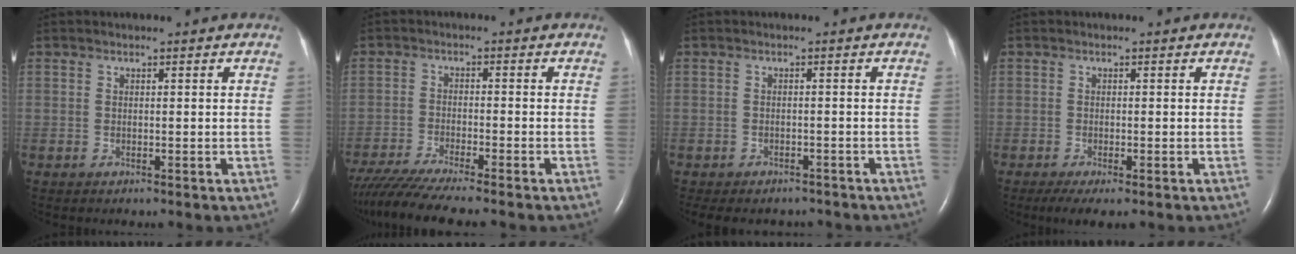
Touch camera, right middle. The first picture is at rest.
{"total": 10.6, "force": [-9.1, -0.4, 5.3], "torque": [-0.085, -0.029, -0.148]}
{"total": 7.2, "force": [-6.1, 3.5, 1.7], "torque": [-0.027, 0.002, -0.072]}
{"total": 3.6, "force": [-2.1, 0.9, 2.8], "torque": [-0.049, -0.012, -0.032]}